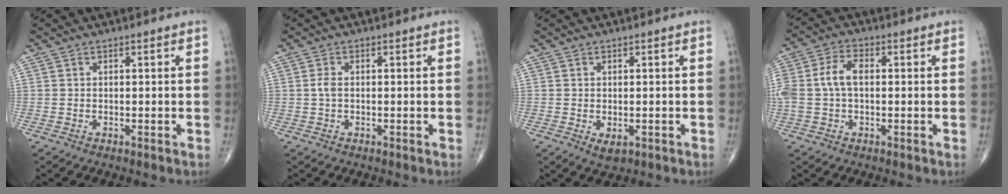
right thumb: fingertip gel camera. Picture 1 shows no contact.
{"total": 1.6, "force": [0.0, 0.9, 1.3], "torque": [-0.029, 0.000, -0.003]}
{"total": 2.5, "force": [-0.6, 1.5, 1.9], "torque": [-0.026, -0.005, -0.004]}
{"total": 7.9, "force": [0.3, 4.8, 6.3], "torque": [-0.149, 0.025, 0.006]}